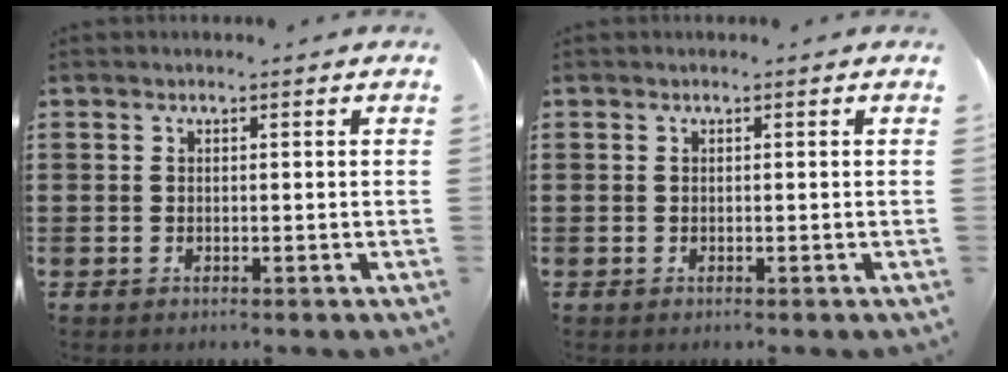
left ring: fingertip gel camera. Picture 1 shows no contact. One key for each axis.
{"total": 0.0}